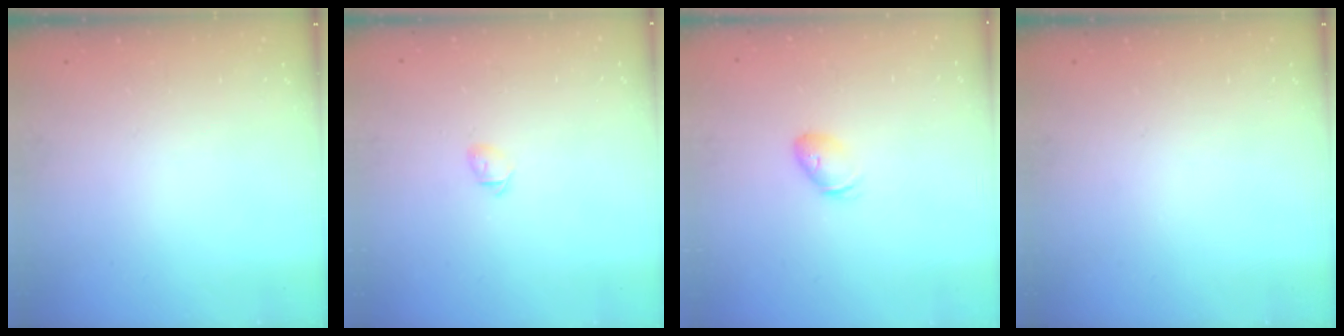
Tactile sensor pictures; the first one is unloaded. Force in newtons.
{"total": 3.2, "press": 3.1, "slide": 0.8}
{"total": 6.4, "press": 6.3, "slide": 1.0}
{"total": 0.0}